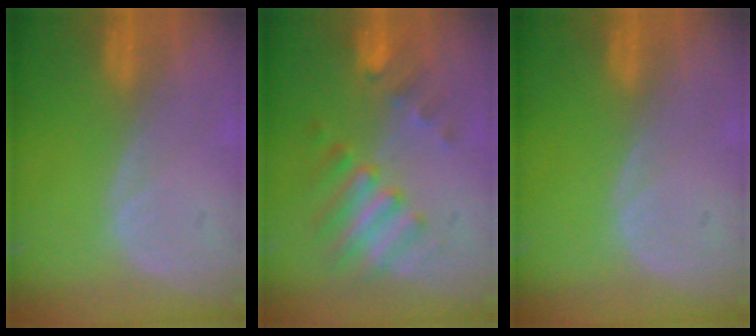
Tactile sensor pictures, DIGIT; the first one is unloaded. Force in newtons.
{"total": 7.7, "press": 6.9, "slide": 3.3}
{"total": 0.0}